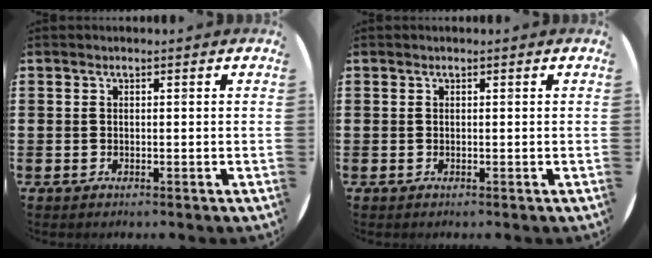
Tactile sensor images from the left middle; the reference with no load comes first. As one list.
[{"total": 0.0}]